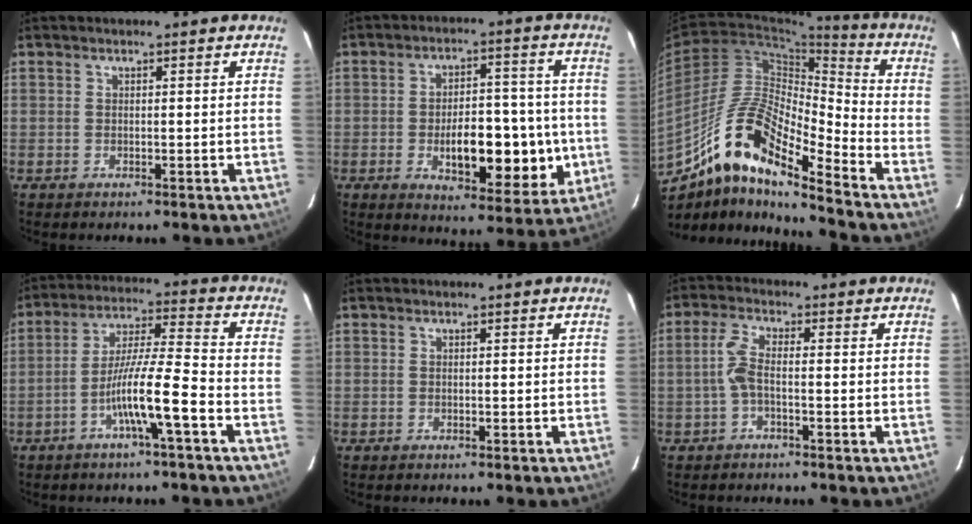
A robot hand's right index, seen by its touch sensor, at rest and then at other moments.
{"total": 14.4, "force": [-2.8, 5.9, 12.8], "torque": [-0.180, 0.012, -0.030]}
{"total": 15.5, "force": [-10.3, 3.2, 11.2], "torque": [-0.211, 0.021, -0.180]}
{"total": 9.8, "force": [-4.2, -0.4, 8.9], "torque": [-0.167, 0.009, -0.078]}
{"total": 0.0}
{"total": 3.8, "force": [-0.7, 0.8, 3.6], "torque": [-0.081, 0.009, -0.016]}